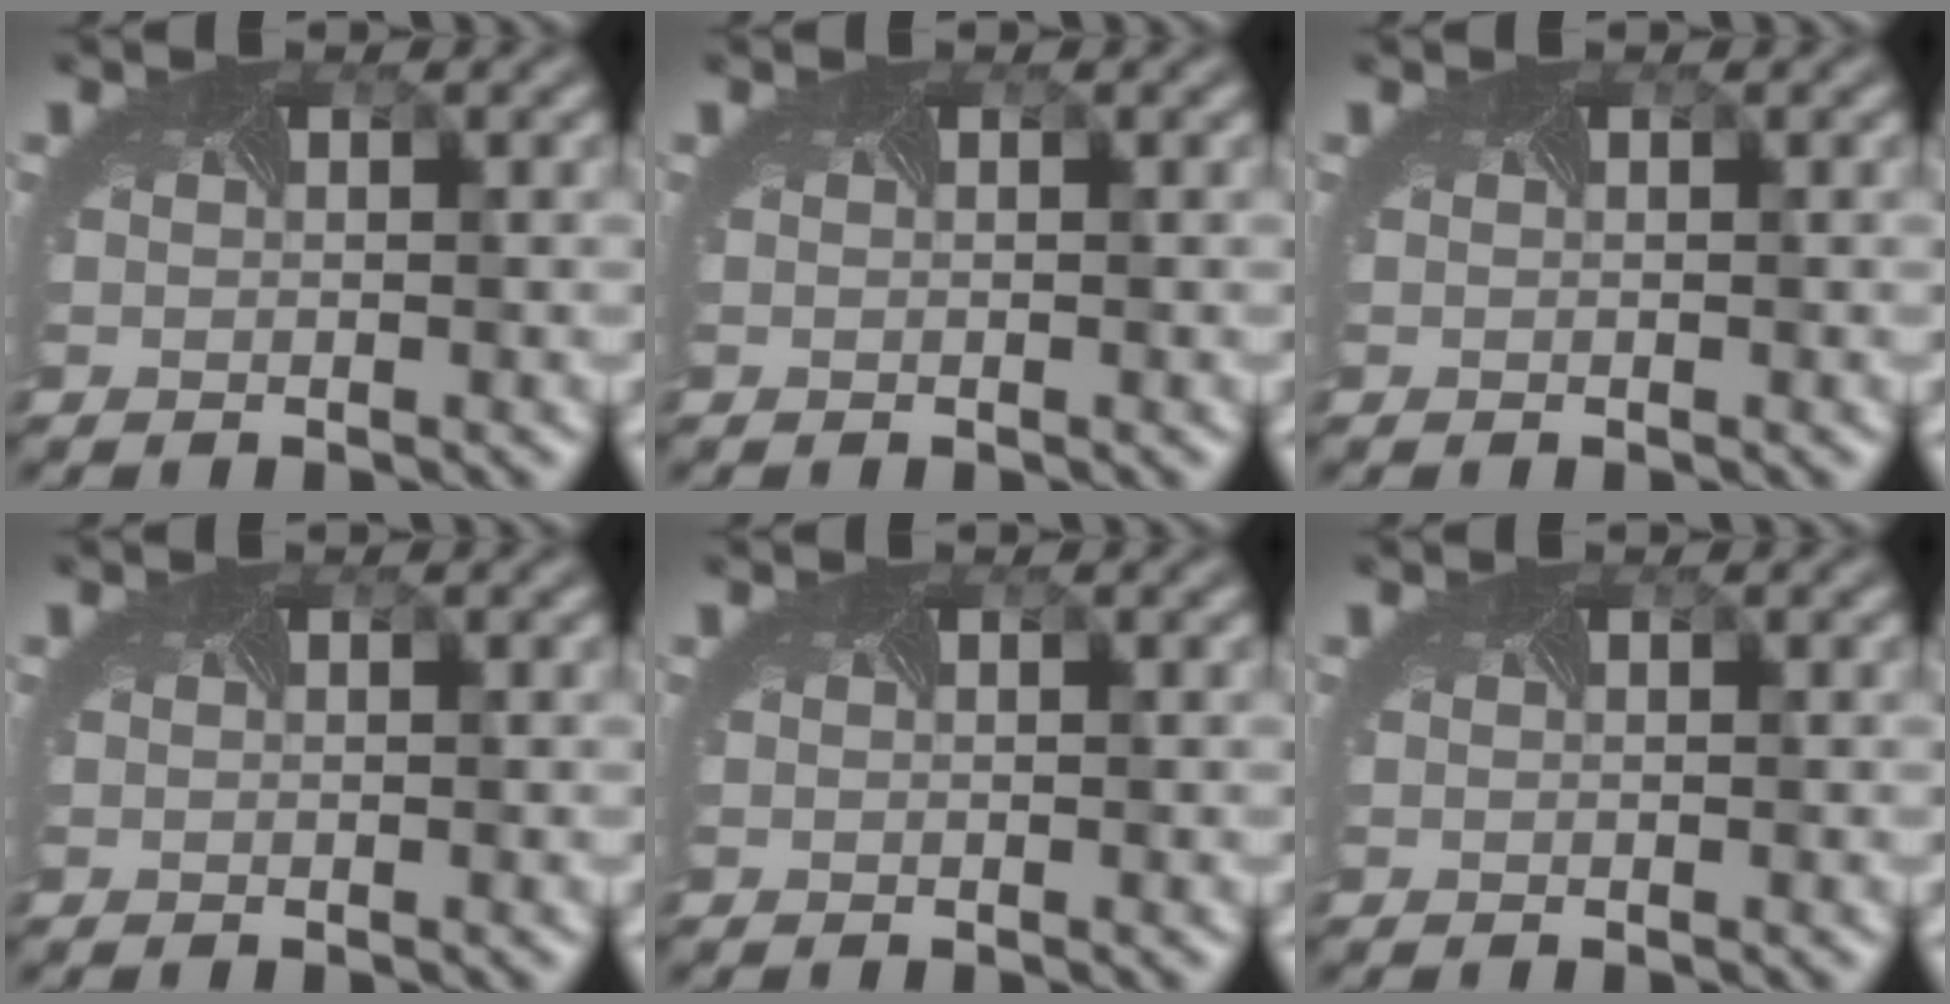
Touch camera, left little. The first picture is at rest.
{"total": 0.0}
{"total": 0.0}
{"total": 0.0}
{"total": 0.0}
{"total": 0.0}